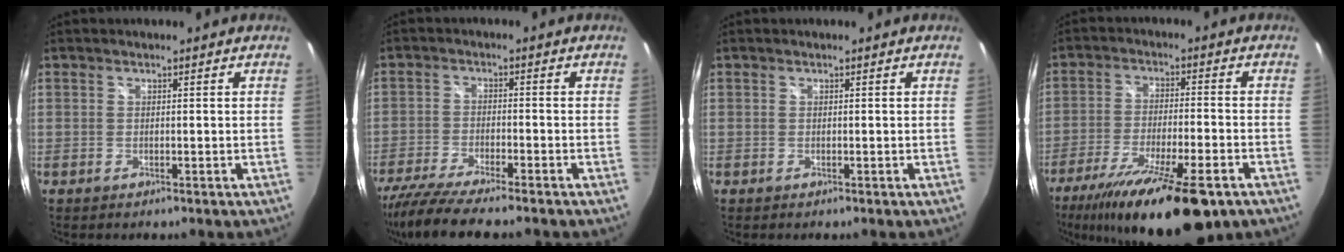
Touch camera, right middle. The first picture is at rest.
{"total": 10.7, "force": [-9.1, 0.9, 5.5], "torque": [-0.130, -0.033, -0.160]}
{"total": 0.0}
{"total": 19.8, "force": [-13.4, 4.4, 13.9], "torque": [-0.258, -0.048, -0.215]}